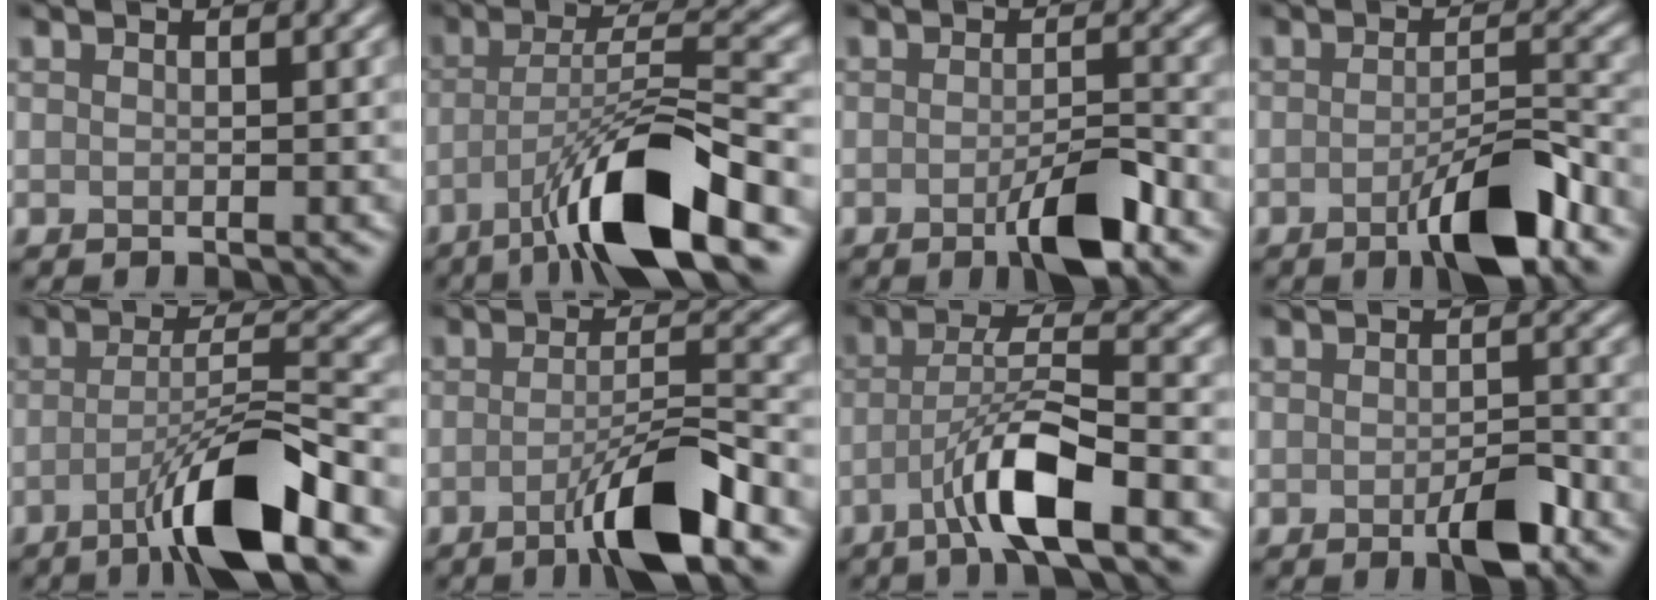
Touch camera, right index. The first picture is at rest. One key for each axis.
{"total": 9.8, "fx": -5.7, "fy": 1.7, "fz": 7.9, "tx": -0.134, "ty": 0.007, "tz": -0.104}
{"total": 4.2, "fx": -2.1, "fy": 0.9, "fz": 3.6, "tx": -0.063, "ty": -0.001, "tz": -0.039}
{"total": 5.5, "fx": -2.8, "fy": 1.4, "fz": 4.6, "tx": -0.077, "ty": -0.001, "tz": -0.050}
{"total": 7.9, "fx": -4.2, "fy": 1.0, "fz": 6.7, "tx": -0.112, "ty": 0.011, "tz": -0.078}
{"total": 6.1, "fx": -3.1, "fy": 0.8, "fz": 5.1, "tx": -0.086, "ty": 0.005, "tz": -0.061}
{"total": 6.8, "fx": -3.3, "fy": 1.2, "fz": 5.8, "tx": -0.111, "ty": 0.010, "tz": -0.065}
{"total": 3.1, "fx": -1.5, "fy": 1.0, "fz": 2.5, "tx": -0.039, "ty": -0.002, "tz": -0.024}